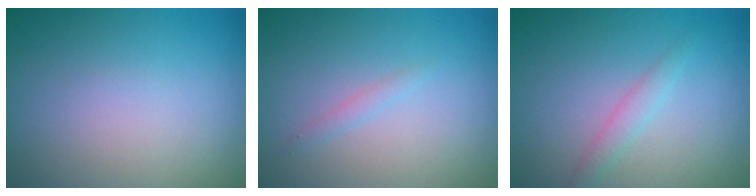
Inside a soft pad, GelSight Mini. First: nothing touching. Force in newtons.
{"total": 0.7, "press": 0.7, "slide": 0.1}
{"total": 1.4, "press": 1.4, "slide": 0.0}